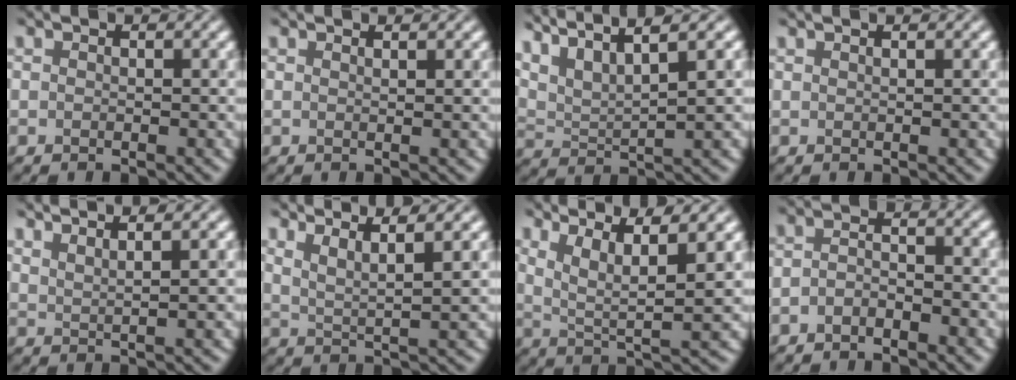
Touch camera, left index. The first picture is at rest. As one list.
[{"total": 2.3, "force": [1.4, 1.0, 1.5], "torque": [0.002, 0.011, -0.007]}, {"total": 7.7, "force": [6.0, 1.4, 4.6], "torque": [-0.092, 0.027, 0.108]}, {"total": 2.3, "force": [1.5, 1.1, 1.4], "torque": [0.006, 0.012, -0.004]}, {"total": 4.4, "force": [3.5, 1.0, 2.5], "torque": [-0.016, 0.027, 0.030]}, {"total": 3.9, "force": [3.0, 0.3, 2.5], "torque": [-0.048, 0.010, 0.064]}, {"total": 5.6, "force": [2.8, 1.0, 4.7], "torque": [-0.081, 0.006, 0.065]}, {"total": 1.7, "force": [-1.4, 0.4, 0.8], "torque": [-0.020, 0.005, -0.022]}]